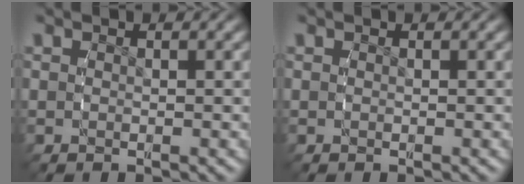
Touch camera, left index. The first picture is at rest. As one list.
[{"total": 0.0}]